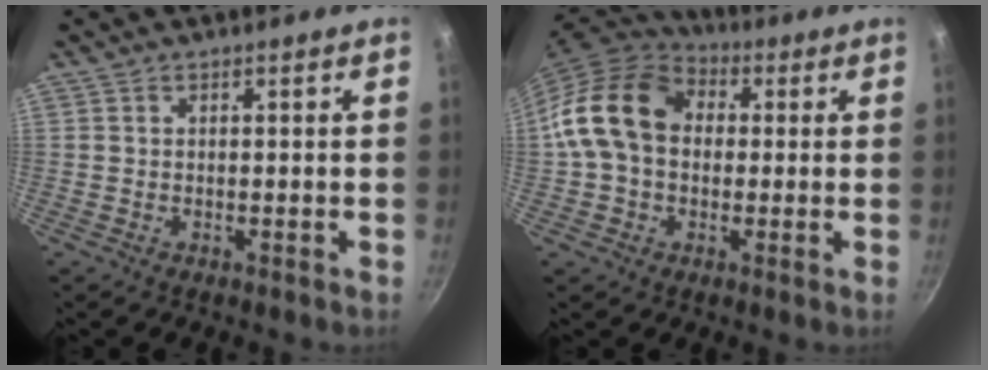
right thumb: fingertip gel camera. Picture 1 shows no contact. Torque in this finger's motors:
{"motor_torque": [1.74, 2.44, 0.89, -1.00, 0.50]}